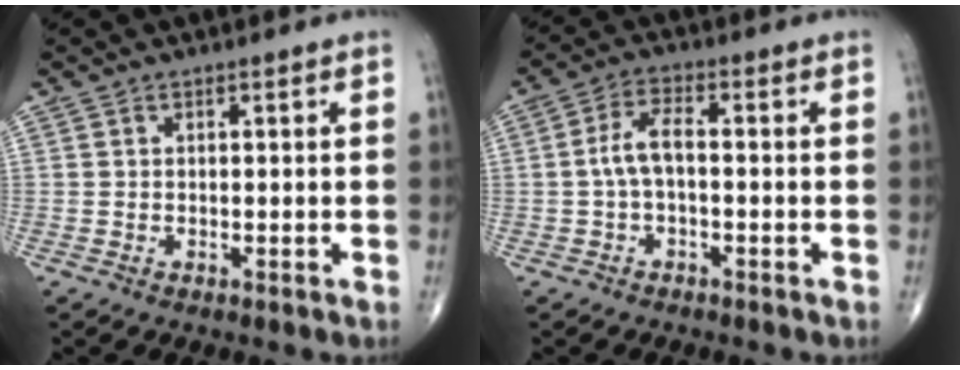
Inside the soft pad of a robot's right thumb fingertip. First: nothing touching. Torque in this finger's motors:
{"motor_torque": [-0.30, 0.25, 0.09, 0.00, 0.01]}